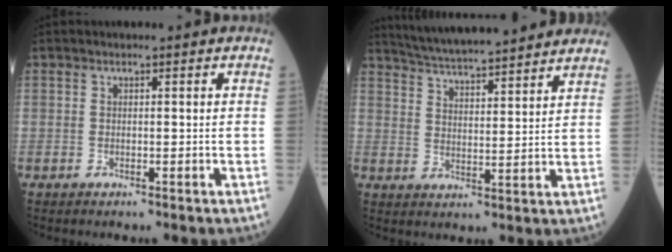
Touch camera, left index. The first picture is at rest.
{"total": 17.4, "force": [15.6, 1.7, 7.4], "torque": [-0.121, 0.020, 0.229]}